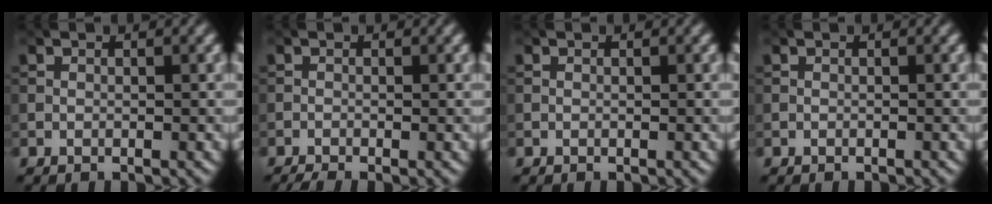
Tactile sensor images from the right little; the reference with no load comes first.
{"total": 1.5, "force": [-1.2, 0.2, 0.9], "torque": [-0.016, -0.006, -0.025]}
{"total": 0.0}
{"total": 0.0}